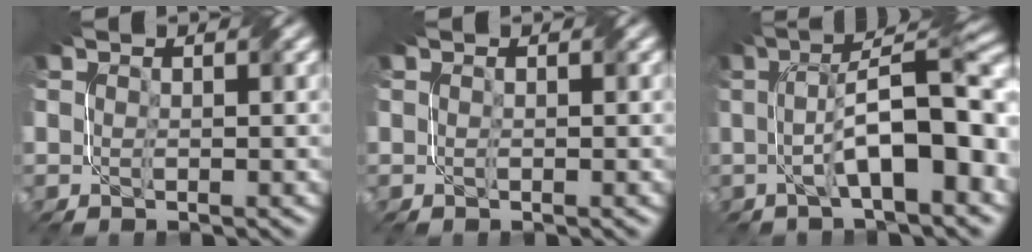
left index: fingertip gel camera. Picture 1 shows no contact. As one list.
[{"total": 0.0}, {"total": 9.7, "force": [-0.8, 2.7, 9.3], "torque": [-0.133, 0.018, -0.016]}]